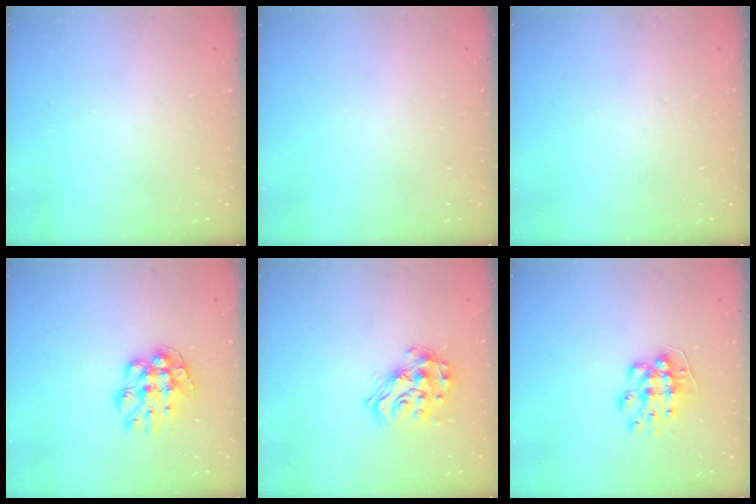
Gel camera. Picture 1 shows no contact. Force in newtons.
{"total": 0.0}
{"total": 0.0}
{"total": 10.3, "press": 10.3, "slide": 0.5}
{"total": 17.0, "press": 17.0, "slide": 1.1}
{"total": 9.1, "press": 9.1, "slide": 0.3}